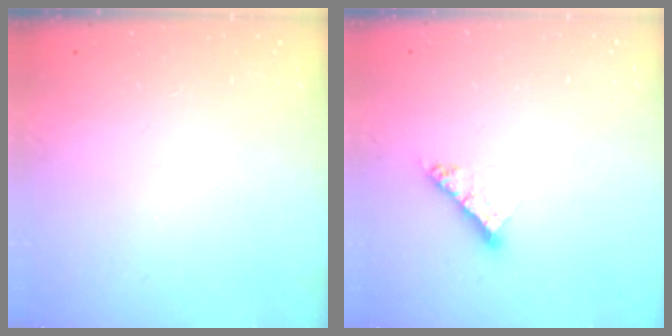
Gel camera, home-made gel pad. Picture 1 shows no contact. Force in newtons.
{"total": 6.8, "press": 6.8, "slide": 0.8}